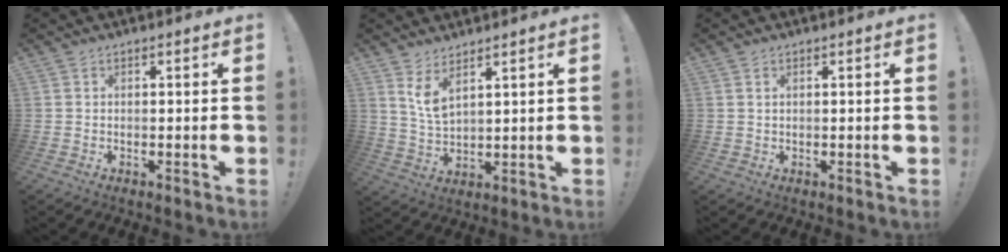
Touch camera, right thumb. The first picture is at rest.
{"total": 6.2, "force": [4.6, 1.7, 3.9], "torque": [-0.079, -0.030, 0.083]}
{"total": 0.8, "force": [0.5, 0.3, 0.5], "torque": [-0.017, 0.003, 0.012]}